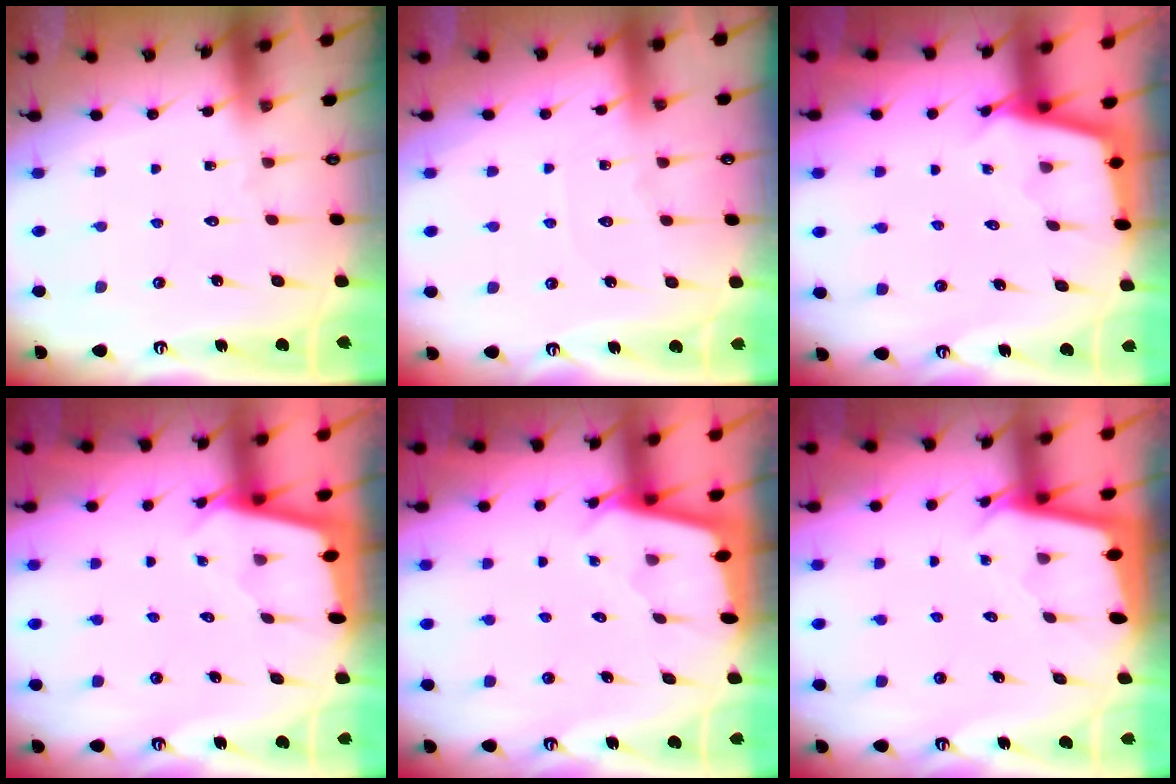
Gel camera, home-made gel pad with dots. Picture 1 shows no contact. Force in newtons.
{"total": 3.9, "press": 3.9, "slide": 0.6}
{"total": 2.3, "press": 2.3, "slide": 0.2}
{"total": 1.8, "press": 1.8, "slide": 0.2}
{"total": 1.8, "press": 1.8, "slide": 0.1}
{"total": 2.1, "press": 2.1, "slide": 0.1}